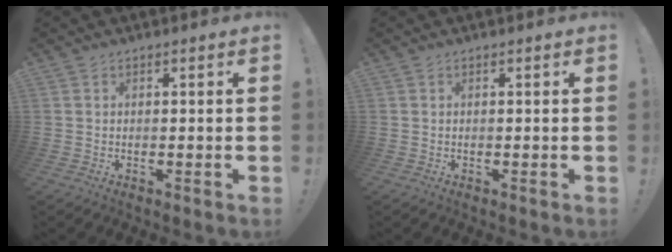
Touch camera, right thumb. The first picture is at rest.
{"total": 0.0}